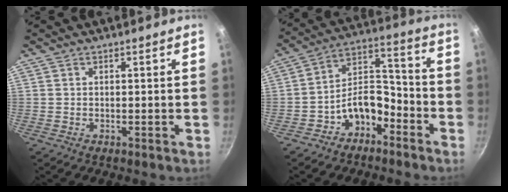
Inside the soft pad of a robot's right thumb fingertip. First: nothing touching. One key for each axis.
{"total": 10.8, "fx": -5.9, "fy": 6.9, "fz": 5.9, "tx": -0.068, "ty": 0.080, "tz": -0.102}